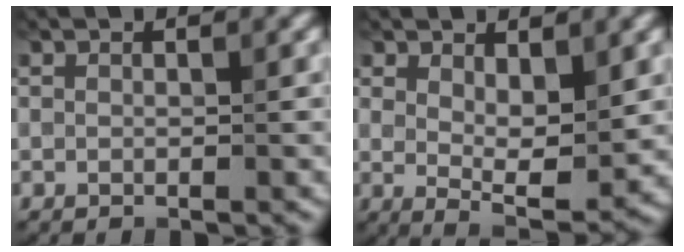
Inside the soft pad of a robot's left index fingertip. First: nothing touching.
{"total": 4.9, "force": [1.1, 2.0, 4.3], "torque": [-0.070, -0.014, 0.024]}